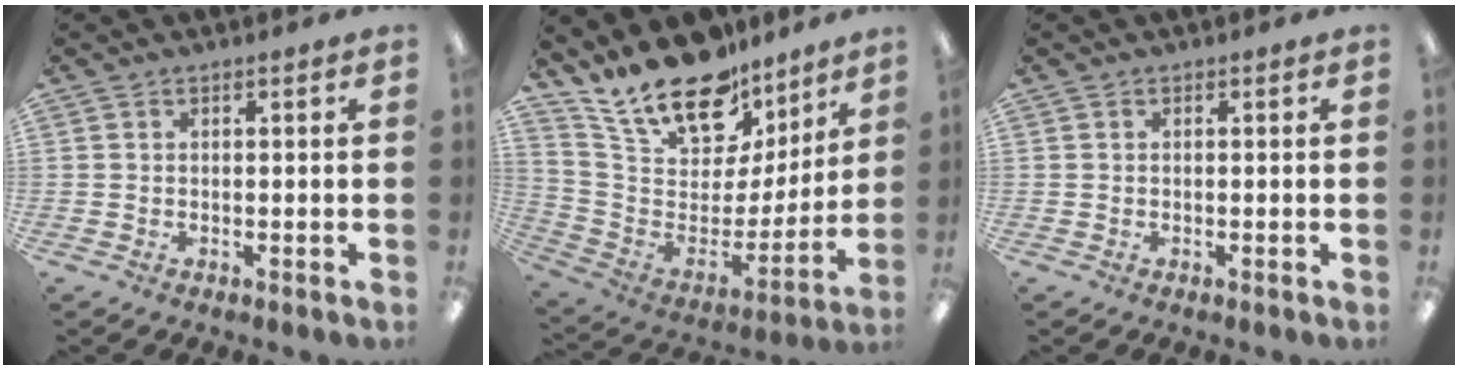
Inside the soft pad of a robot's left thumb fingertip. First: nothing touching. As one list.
[{"total": 21.5, "force": [17.4, 9.0, 8.9], "torque": [-0.174, -0.124, 0.314]}, {"total": 0.0}]